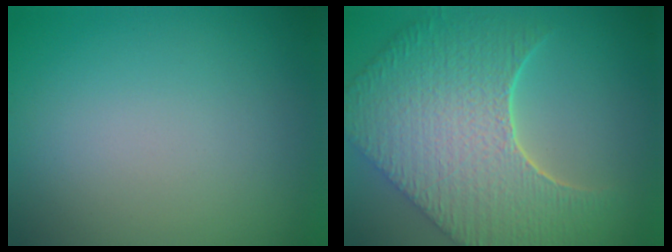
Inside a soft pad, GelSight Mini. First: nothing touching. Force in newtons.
{"total": 9.8, "press": 7.2, "slide": 6.6}